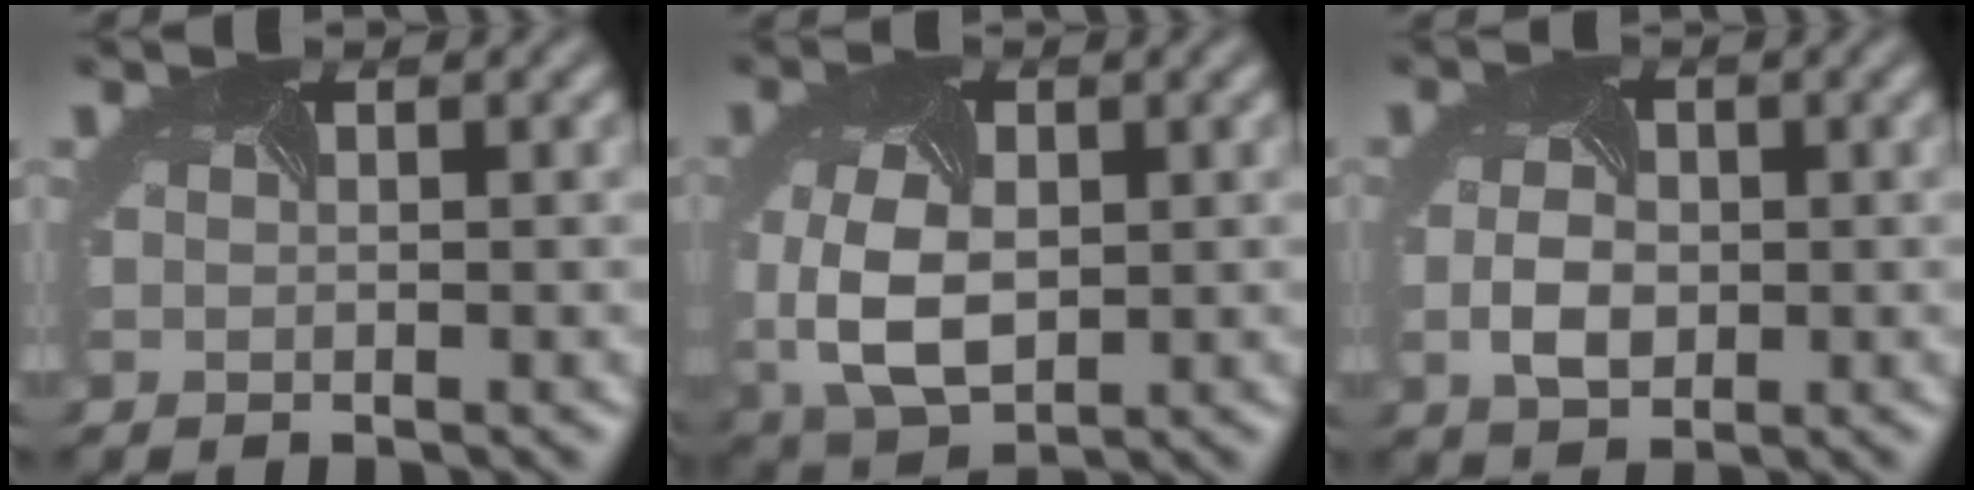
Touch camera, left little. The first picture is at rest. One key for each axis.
{"total": 6.8, "fx": -1.3, "fy": 4.5, "fz": 4.9, "tx": -0.144, "ty": -0.015, "tz": -0.005}
{"total": 3.0, "fx": -0.9, "fy": 2.0, "fz": 2.0, "tx": -0.049, "ty": -0.001, "tz": -0.011}